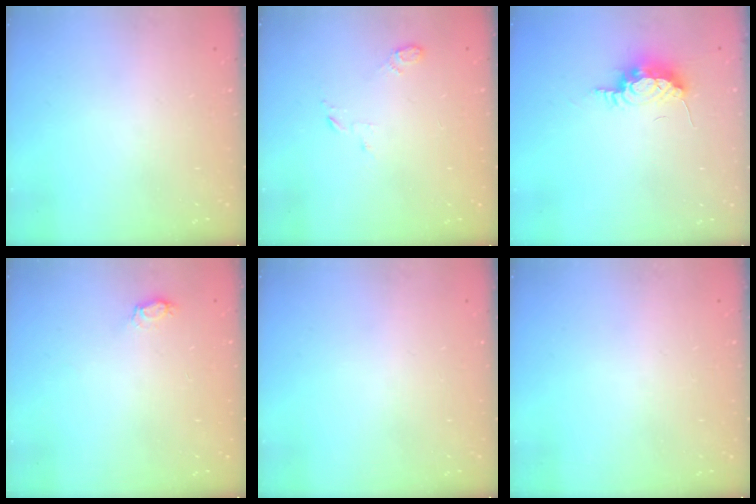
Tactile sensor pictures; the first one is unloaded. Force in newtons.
{"total": 3.8, "press": 3.7, "slide": 0.8}
{"total": 14.9, "press": 9.9, "slide": 11.1}
{"total": 4.7, "press": 4.4, "slide": 1.5}
{"total": 0.0}
{"total": 0.0}